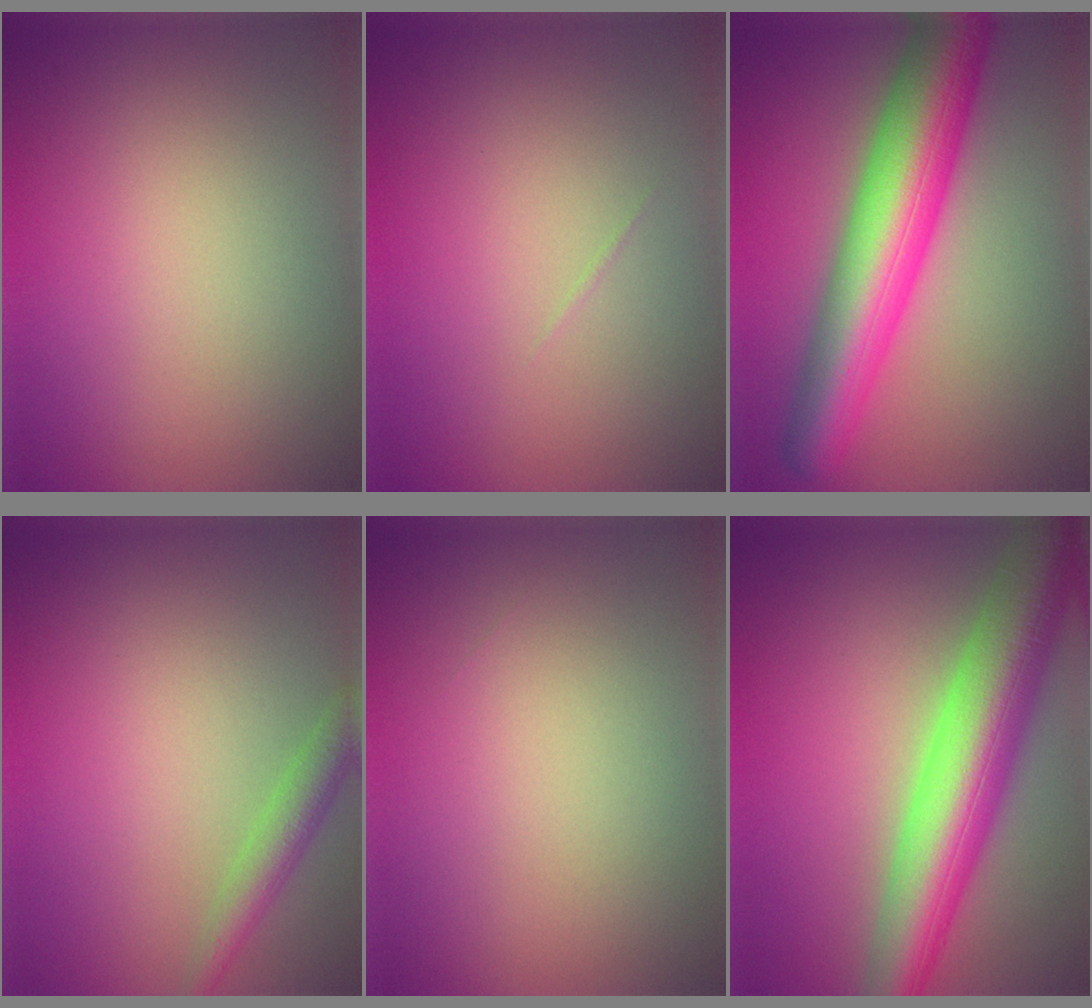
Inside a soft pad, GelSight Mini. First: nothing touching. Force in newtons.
{"total": 0.0}
{"total": 10.1, "press": 10.1, "slide": 0.2}
{"total": 2.6, "press": 2.6, "slide": 0.2}
{"total": 0.0}
{"total": 10.3, "press": 10.3, "slide": 0.5}